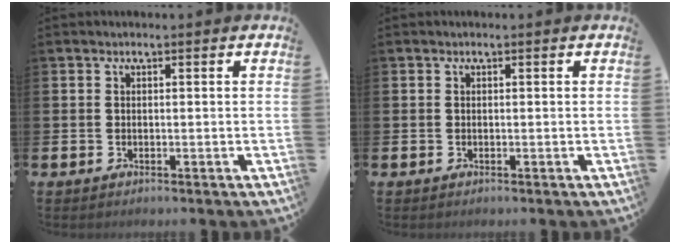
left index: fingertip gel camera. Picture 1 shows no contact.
{"total": 0.0}